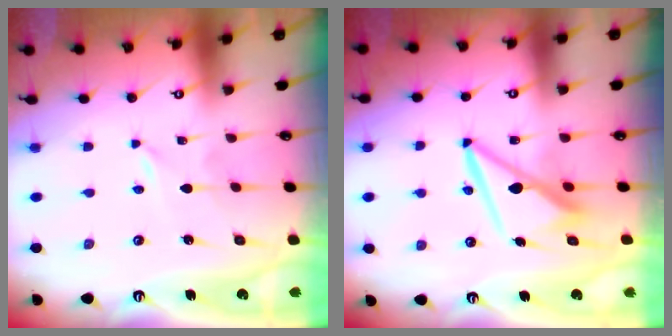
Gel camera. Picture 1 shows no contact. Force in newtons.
{"total": 9.4, "press": 9.3, "slide": 1.5}